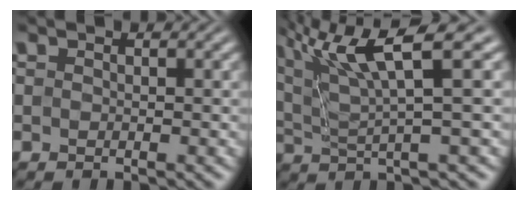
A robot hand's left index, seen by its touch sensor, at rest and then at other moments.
{"total": 8.5, "force": [4.4, 1.1, 7.1], "torque": [-0.131, 0.020, 0.086]}